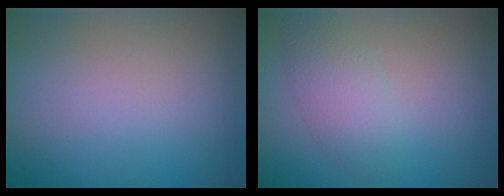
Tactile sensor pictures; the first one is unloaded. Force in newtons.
{"total": 2.9, "press": 2.9, "slide": 0.0}